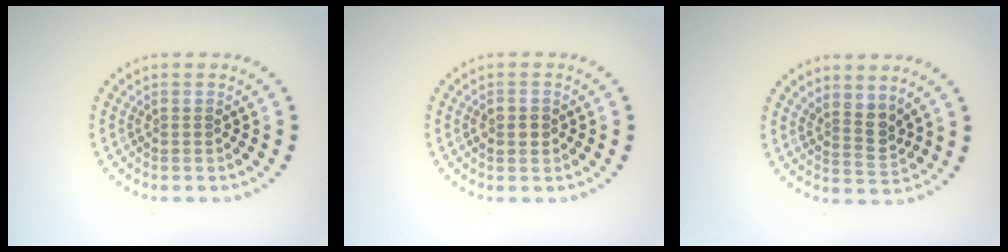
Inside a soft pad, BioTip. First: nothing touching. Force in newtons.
{"total": 1.9, "press": 1.9, "slide": 0.1}
{"total": 2.6, "press": 2.0, "slide": 1.6}